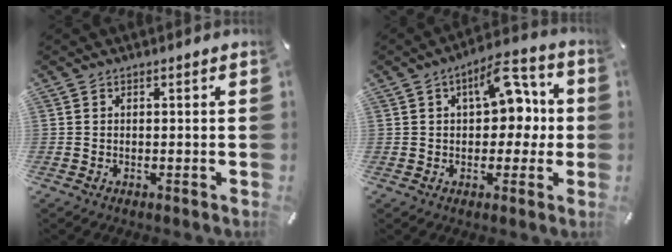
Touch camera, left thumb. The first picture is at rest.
{"total": 10.7, "force": [3.1, 6.6, 7.8], "torque": [-0.092, -0.012, 0.049]}